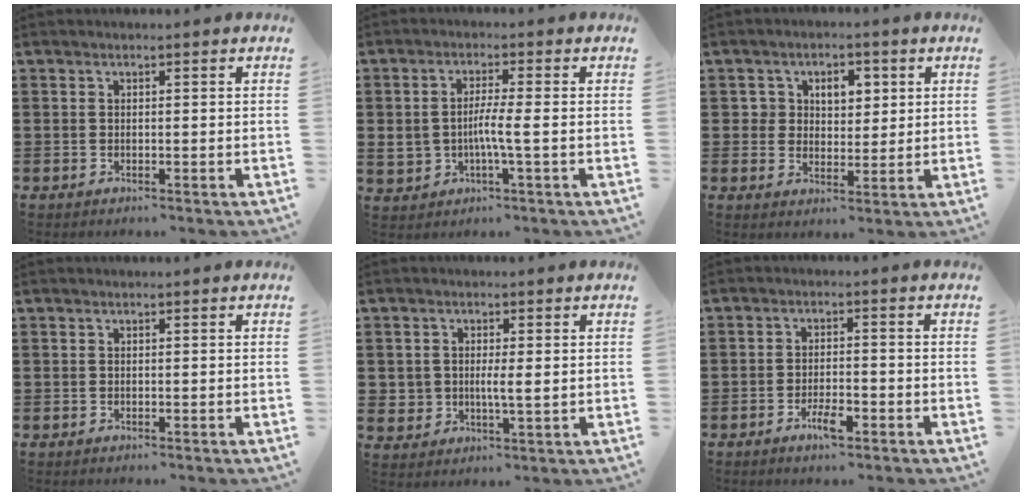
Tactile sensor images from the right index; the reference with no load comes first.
{"total": 3.8, "force": [-0.8, 1.0, 3.6], "torque": [-0.073, 0.000, -0.020]}
{"total": 4.2, "force": [1.4, 3.5, 2.0], "torque": [-0.053, 0.017, 0.021]}
{"total": 0.0}
{"total": 2.8, "force": [0.0, 2.0, 1.9], "torque": [-0.044, 0.009, -0.001]}
{"total": 3.8, "force": [-2.2, 1.0, 2.9], "torque": [-0.061, -0.002, -0.045]}